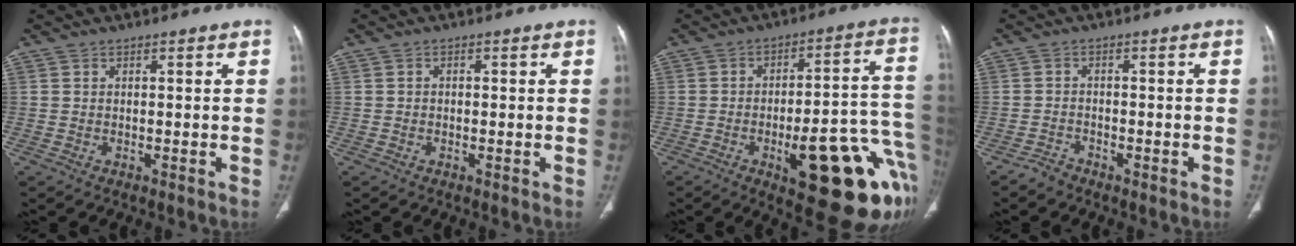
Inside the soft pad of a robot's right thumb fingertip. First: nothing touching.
{"total": 0.5, "force": [-0.1, 0.4, 0.3], "torque": [-0.004, 0.002, -0.004]}
{"total": 24.8, "force": [-9.2, 8.1, 21.5], "torque": [-0.200, 0.044, -0.107]}
{"total": 1.9, "force": [-1.7, 0.8, 0.1], "torque": [-0.004, 0.006, -0.033]}